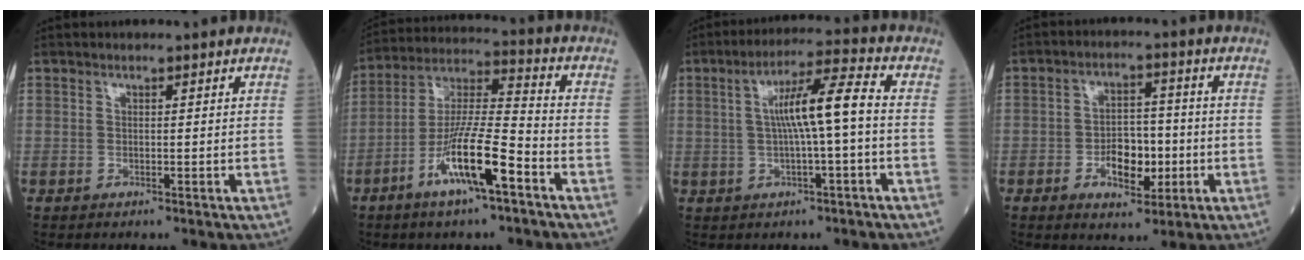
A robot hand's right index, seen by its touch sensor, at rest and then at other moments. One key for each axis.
{"total": 12.9, "fx": -6.2, "fy": 1.4, "fz": 11.2, "tx": -0.217, "ty": -0.006, "tz": -0.116}
{"total": 8.5, "fx": 0.1, "fy": 0.1, "fz": 8.5, "tx": -0.149, "ty": 0.020, "tz": -0.001}
{"total": 7.0, "fx": -1.9, "fy": 3.7, "fz": 5.6, "tx": -0.094, "ty": 0.007, "tz": -0.027}